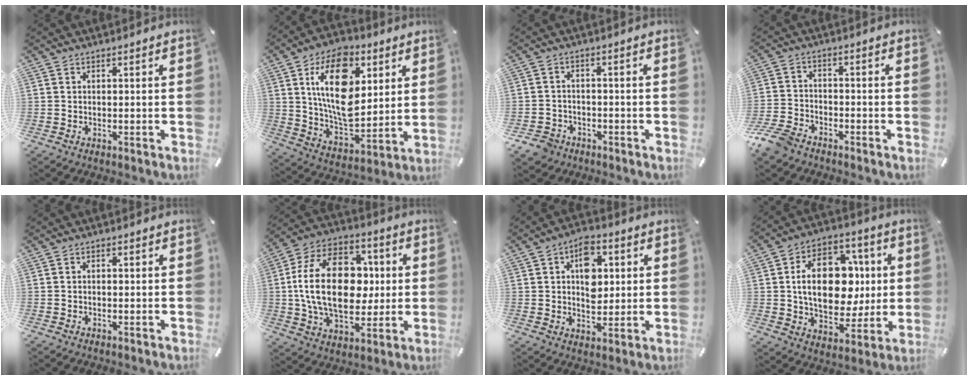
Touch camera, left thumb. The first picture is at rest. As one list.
[{"total": 19.8, "force": [6.5, 12.5, 13.9], "torque": [-0.256, -0.027, 0.109]}, {"total": 4.7, "force": [-3.0, 3.4, 1.2], "torque": [-0.029, 0.016, -0.059]}, {"total": 6.9, "force": [-5.6, 3.2, 2.5], "torque": [-0.070, 0.020, -0.113]}, {"total": 0.8, "force": [-0.2, 0.5, 0.6], "torque": [-0.011, 0.002, -0.006]}, {"total": 24.0, "force": [0.8, 16.3, 17.7], "torque": [-0.348, 0.007, 0.014]}, {"total": 10.3, "force": [2.4, 7.4, 6.7], "torque": [-0.083, 0.000, 0.040]}, {"total": 19.7, "force": [1.5, 13.6, 14.2], "torque": [-0.243, 0.000, 0.029]}]